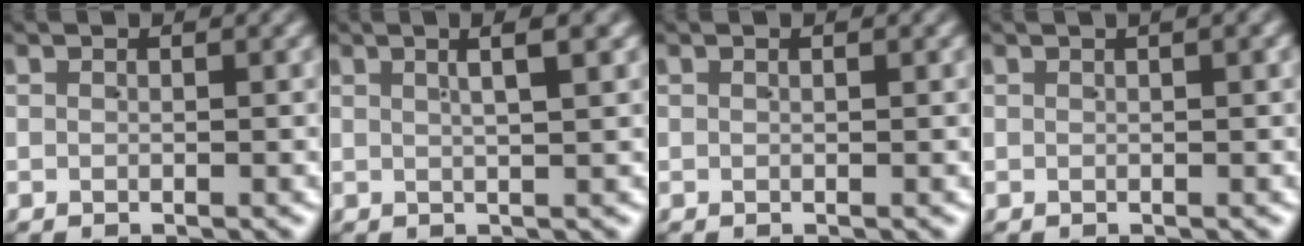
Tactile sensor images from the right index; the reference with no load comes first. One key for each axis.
{"total": 2.6, "fx": 1.3, "fy": -0.4, "fz": 2.2, "tx": -0.026, "ty": 0.012, "tz": 0.022}
{"total": 0.0}
{"total": 0.7, "fx": 0.3, "fy": -0.1, "fz": 0.6, "tx": -0.009, "ty": 0.004, "tz": 0.005}